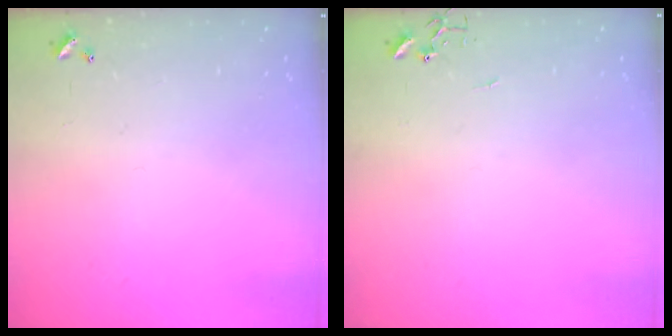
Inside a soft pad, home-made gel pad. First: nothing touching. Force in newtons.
{"total": 0.0}